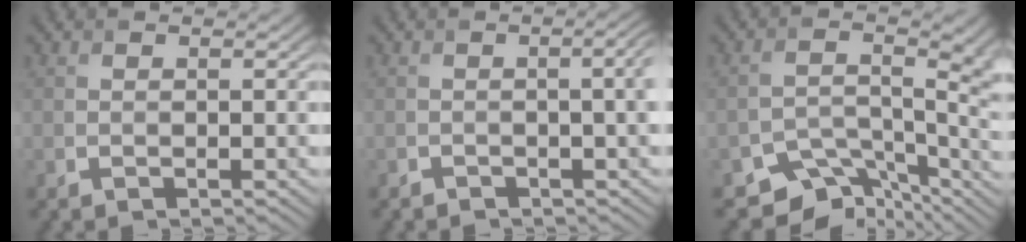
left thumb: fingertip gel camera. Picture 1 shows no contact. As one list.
[{"total": 3.1, "force": [-0.5, 1.0, 2.9], "torque": [-0.031, 0.007, -0.013]}, {"total": 7.5, "force": [-4.4, 4.2, 4.5], "torque": [-0.059, -0.025, -0.075]}]